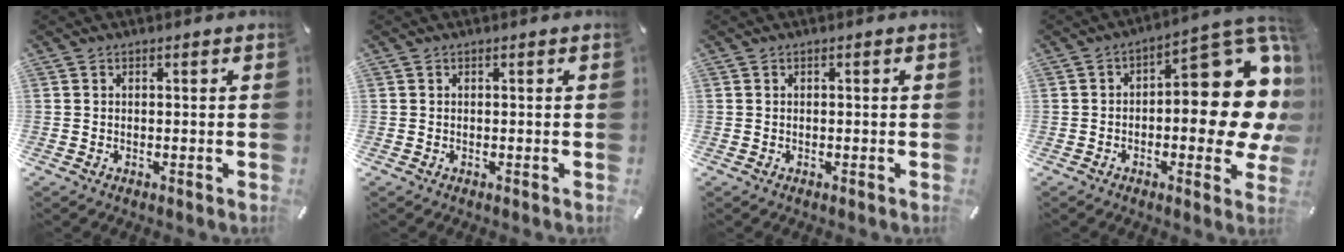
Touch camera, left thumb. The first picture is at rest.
{"total": 0.0}
{"total": 0.0}
{"total": 20.6, "force": [3.0, 9.2, 18.1], "torque": [-0.210, -0.045, 0.054]}